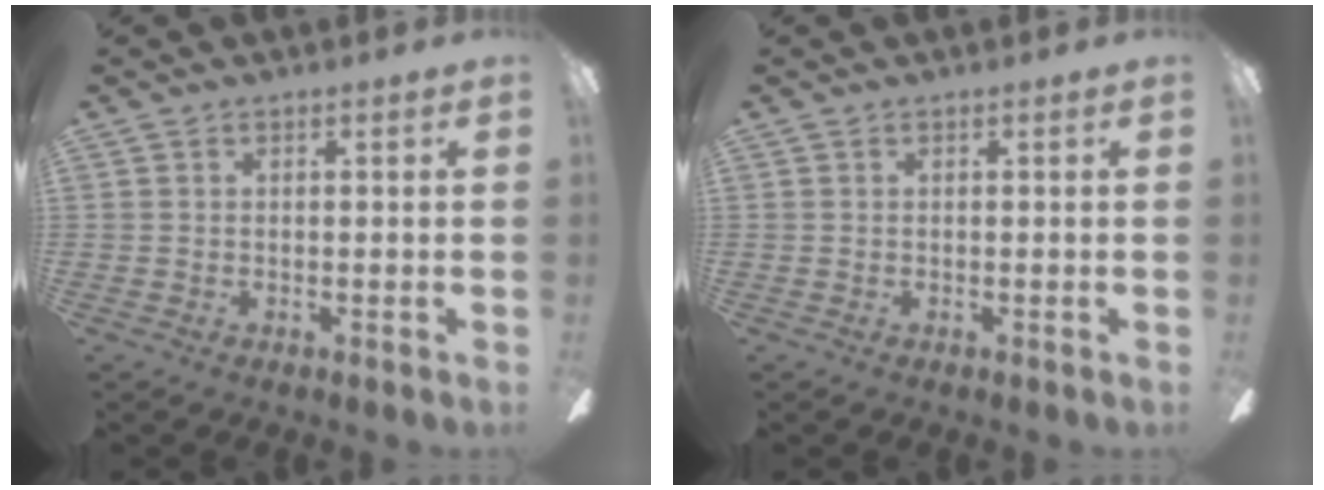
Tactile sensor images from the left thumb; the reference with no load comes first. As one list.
[{"total": 0.0}]